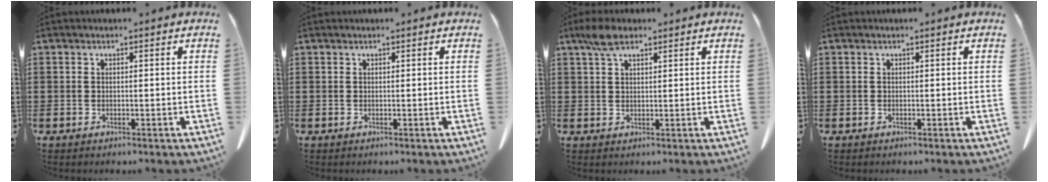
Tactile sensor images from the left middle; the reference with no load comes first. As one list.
[{"total": 0.0}, {"total": 4.1, "force": [2.7, 1.6, 2.7], "torque": [-0.061, 0.004, 0.050]}, {"total": 0.0}]